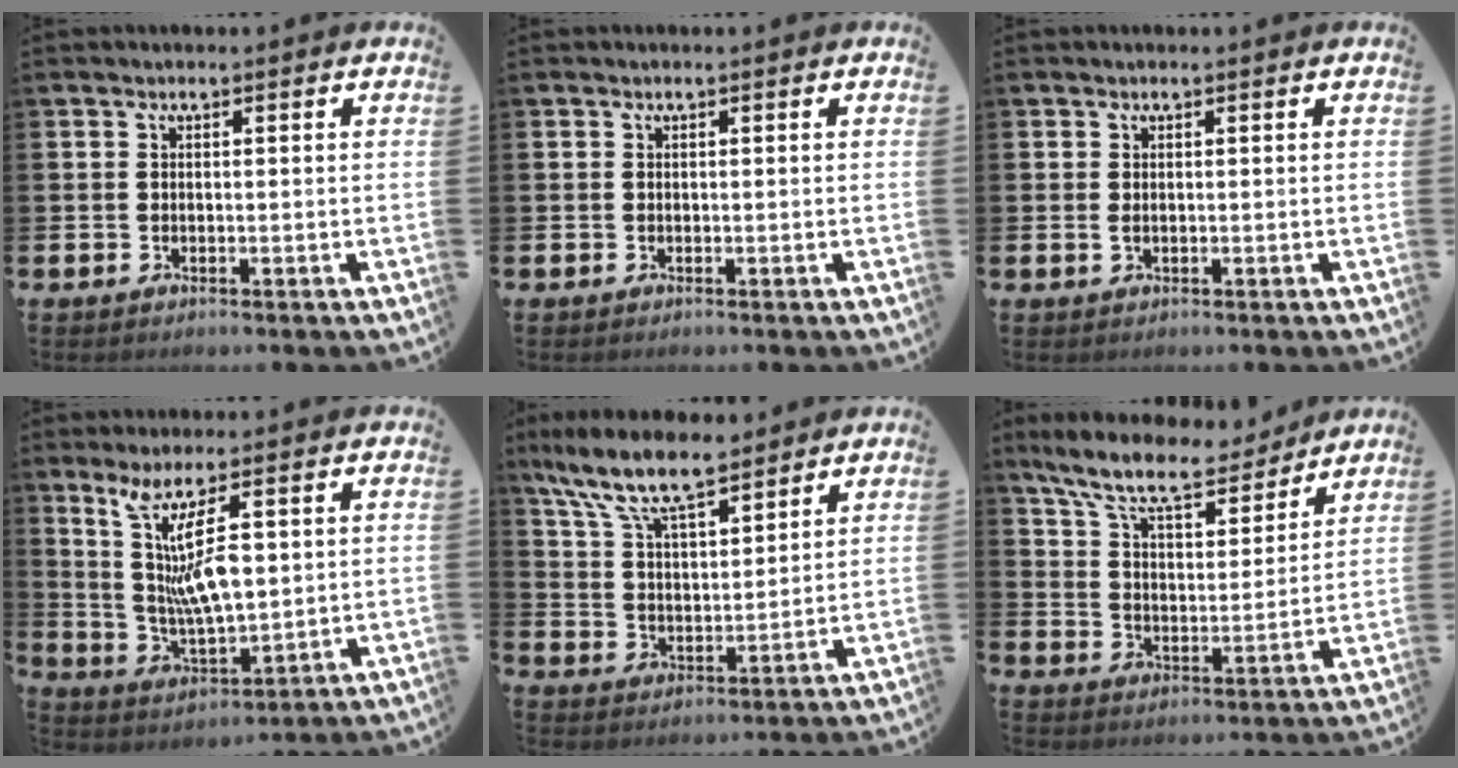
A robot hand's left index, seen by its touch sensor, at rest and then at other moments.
{"total": 0.0}
{"total": 0.9, "force": [0.2, 0.3, 0.8], "torque": [-0.009, 0.000, 0.000]}
{"total": 8.7, "force": [3.5, 1.7, 7.7], "torque": [-0.173, -0.011, 0.055]}
{"total": 9.6, "force": [8.0, 2.7, 4.5], "torque": [-0.124, -0.035, 0.145]}
{"total": 10.3, "force": [9.1, 2.7, 4.1], "torque": [-0.116, -0.056, 0.160]}